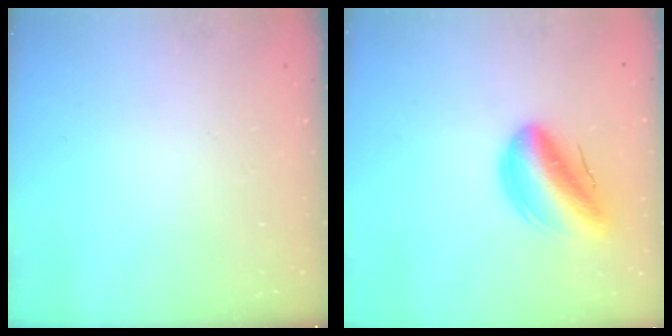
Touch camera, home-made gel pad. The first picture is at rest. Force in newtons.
{"total": 14.9, "press": 14.4, "slide": 3.9}